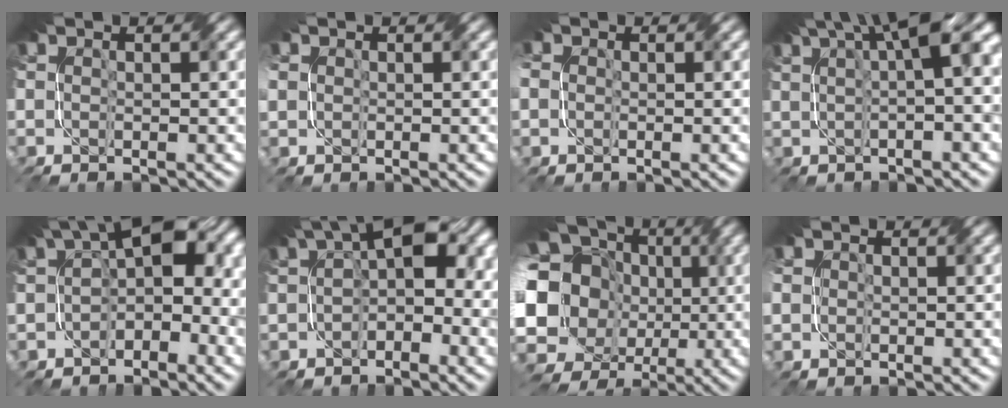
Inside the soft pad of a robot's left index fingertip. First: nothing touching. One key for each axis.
{"total": 2.0, "fx": 0.6, "fy": 1.9, "fz": 0.2, "tx": -0.012, "ty": 0.010, "tz": 0.009}
{"total": 2.2, "fx": 0.3, "fy": 2.1, "fz": 0.6, "tx": -0.019, "ty": 0.017, "tz": -0.005}
{"total": 7.7, "fx": 3.2, "fy": 2.1, "fz": 6.6, "tx": -0.079, "ty": 0.032, "tz": 0.046}
{"total": 6.7, "fx": -0.1, "fy": 4.1, "fz": 5.4, "tx": -0.072, "ty": 0.025, "tz": -0.022}
{"total": 5.5, "fx": 0.3, "fy": 3.0, "fz": 4.6, "tx": -0.060, "ty": 0.027, "tz": -0.011}
{"total": 17.4, "fx": 1.0, "fy": 16.0, "fz": 6.5, "tx": -0.177, "ty": 0.020, "tz": -0.016}
{"total": 2.0, "fx": 1.0, "fy": 1.8, "fz": 0.1, "tx": 0.002, "ty": 0.019, "tz": 0.002}